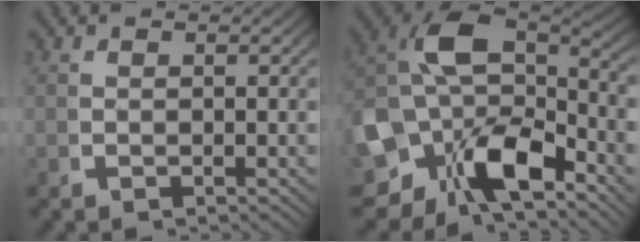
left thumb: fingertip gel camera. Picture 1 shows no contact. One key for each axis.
{"total": 16.0, "fx": -0.4, "fy": 11.5, "fz": 11.0, "tx": -0.266, "ty": -0.061, "tz": 0.006}